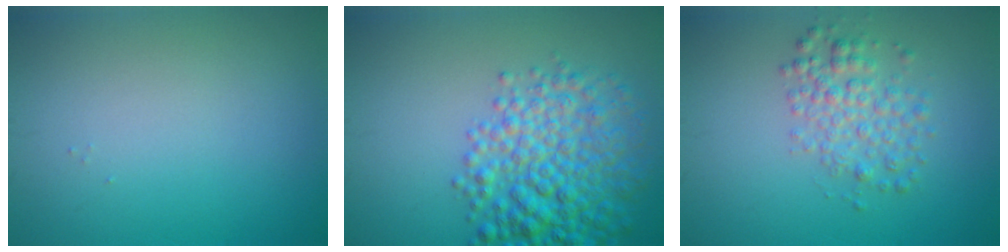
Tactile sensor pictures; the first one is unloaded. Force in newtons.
{"total": 7.0, "press": 7.0, "slide": 0.2}
{"total": 3.2, "press": 3.2, "slide": 0.1}